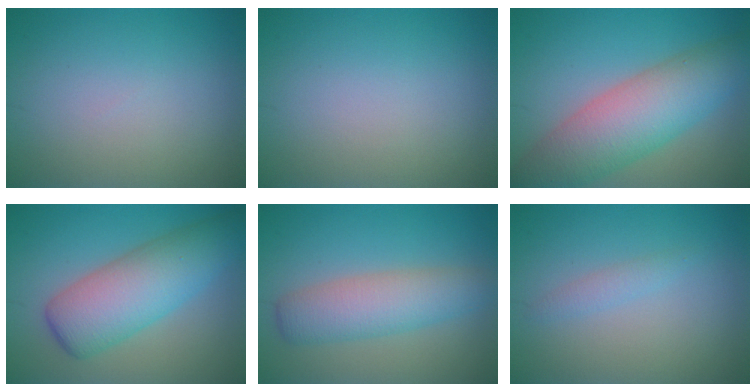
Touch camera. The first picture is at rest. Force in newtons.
{"total": 0.0}
{"total": 8.1, "press": 8.1, "slide": 0.5}
{"total": 7.6, "press": 7.6, "slide": 0.2}
{"total": 4.9, "press": 4.9, "slide": 0.1}
{"total": 1.1, "press": 1.1, "slide": 0.1}